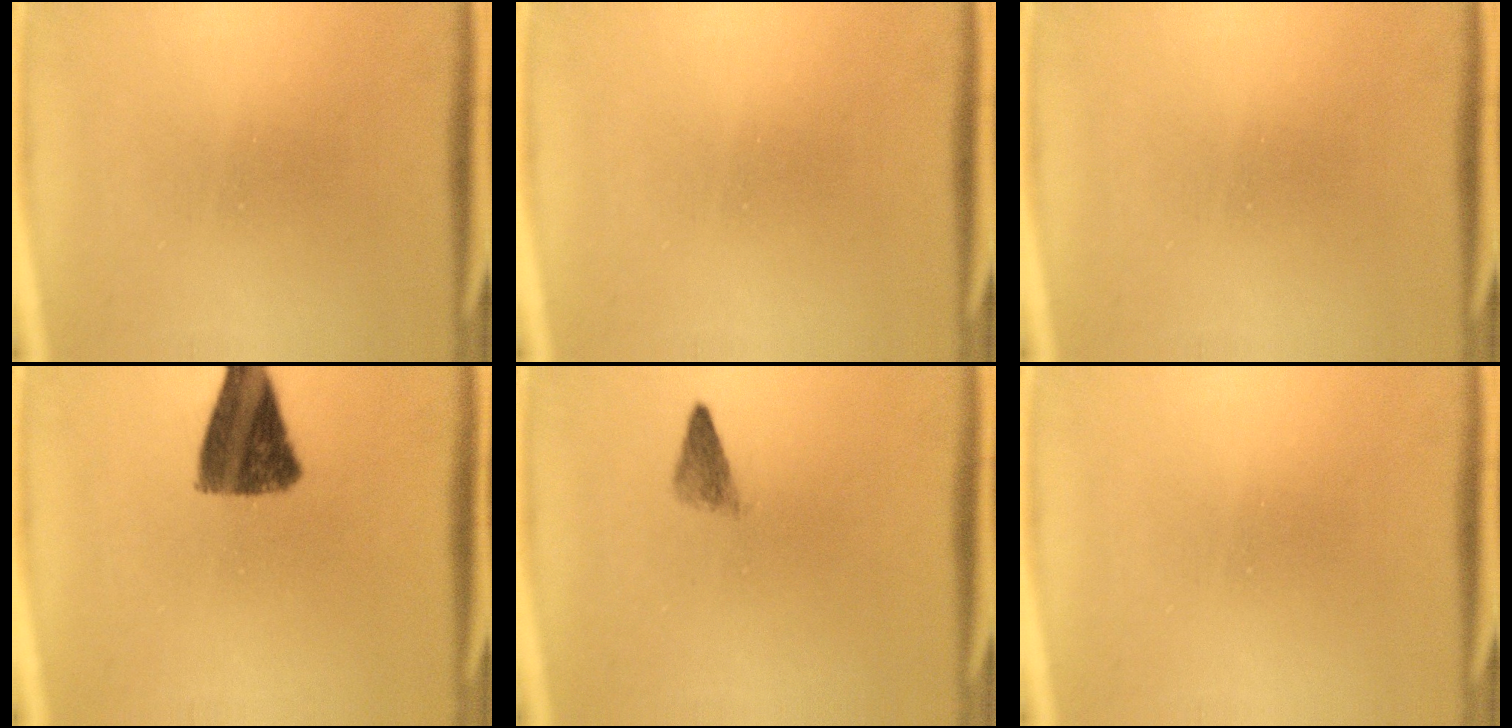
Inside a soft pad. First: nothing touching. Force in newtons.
{"total": 0.0}
{"total": 0.0}
{"total": 11.0}
{"total": 2.1}
{"total": 0.0}